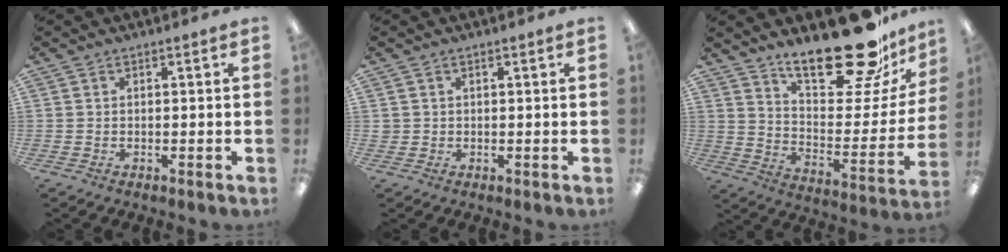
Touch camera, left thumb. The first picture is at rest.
{"total": 1.1, "force": [0.4, 1.1, 0.1], "torque": [-0.003, 0.004, 0.006]}
{"total": 24.0, "force": [19.0, 7.8, 12.4], "torque": [-0.172, -0.135, 0.317]}